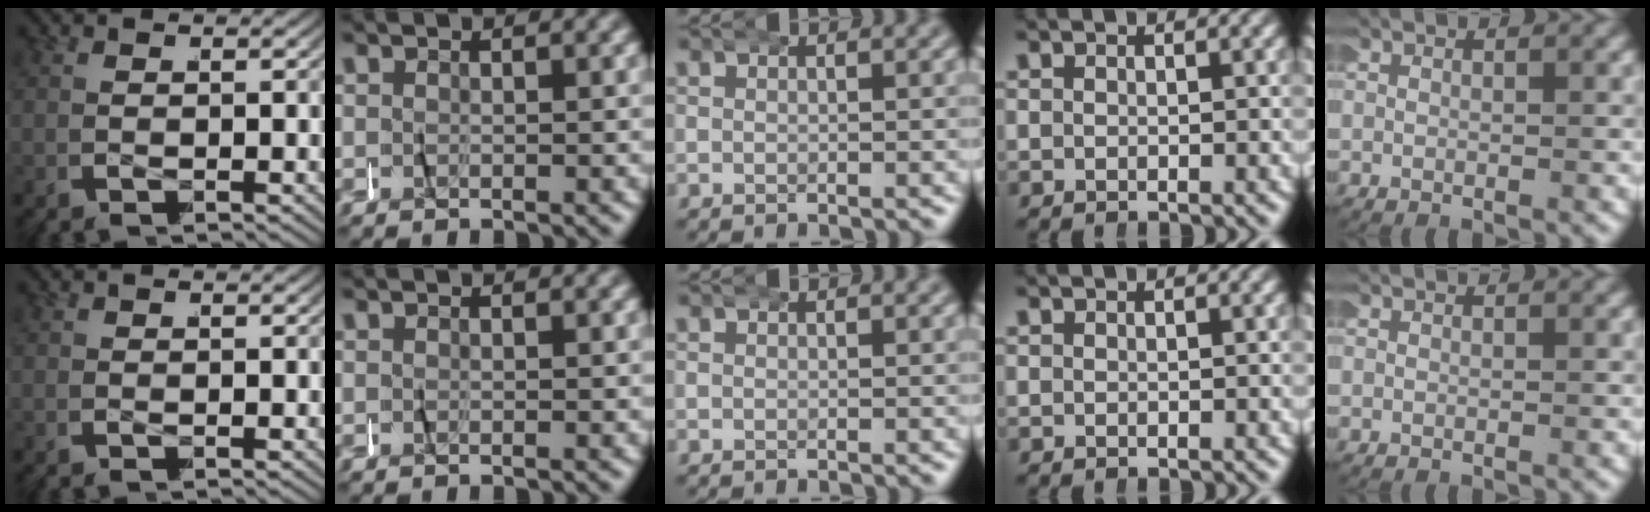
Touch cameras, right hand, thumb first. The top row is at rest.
{}